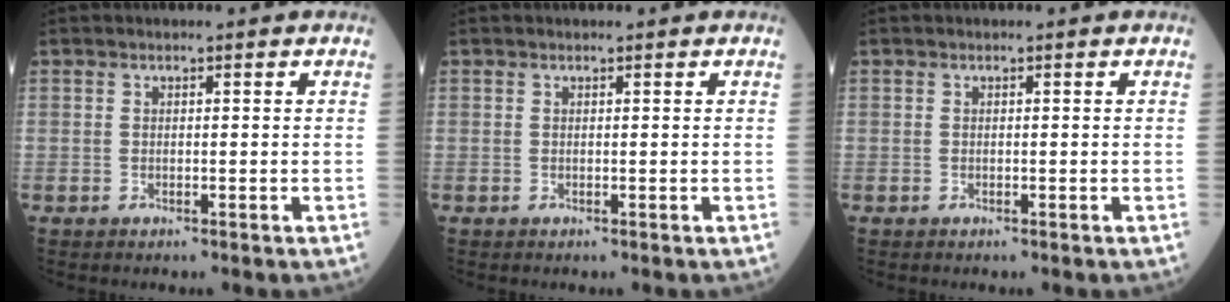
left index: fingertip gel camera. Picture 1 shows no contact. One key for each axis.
{"total": 0.0}
{"total": 0.0}